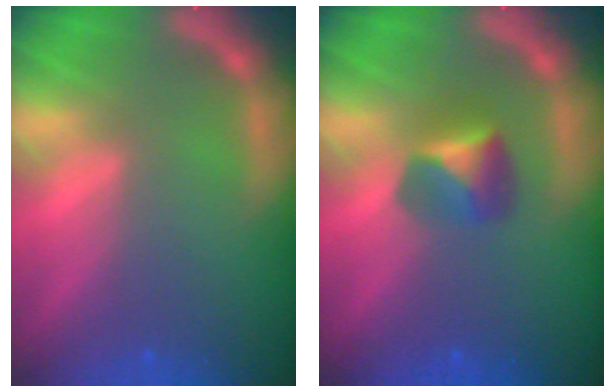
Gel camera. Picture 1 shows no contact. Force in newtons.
{"total": 2.9}